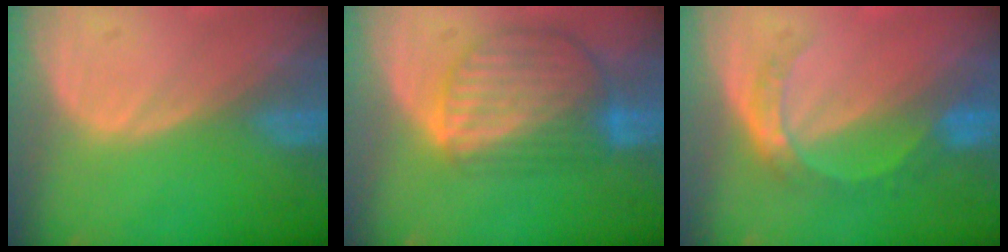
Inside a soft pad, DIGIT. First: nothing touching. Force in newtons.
{"total": 8.7, "press": 7.7, "slide": 4.1}
{"total": 5.1, "press": 4.6, "slide": 2.3}